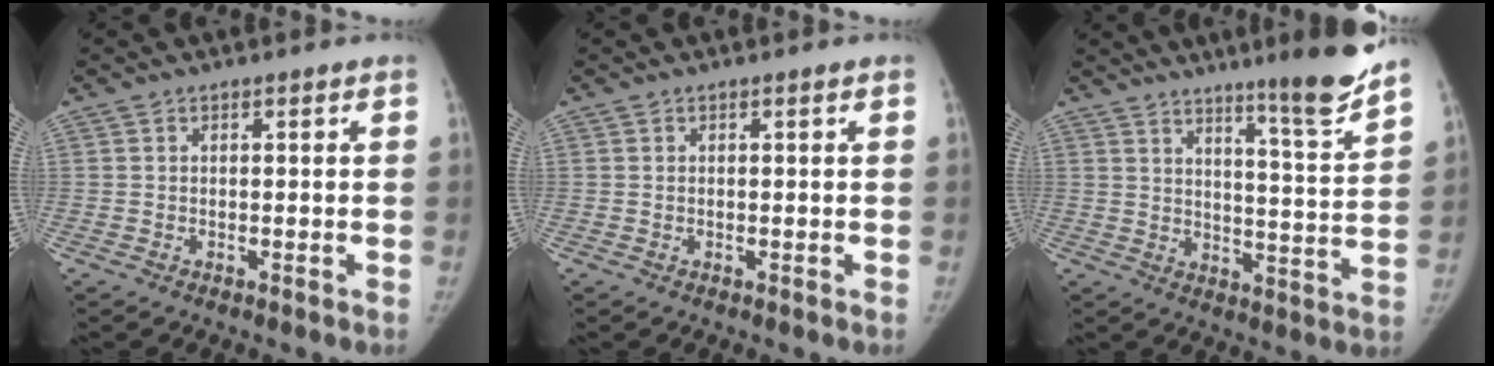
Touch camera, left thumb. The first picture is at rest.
{"total": 0.0}
{"total": 12.3, "force": [9.5, 0.1, 7.8], "torque": [-0.100, -0.071, 0.138]}